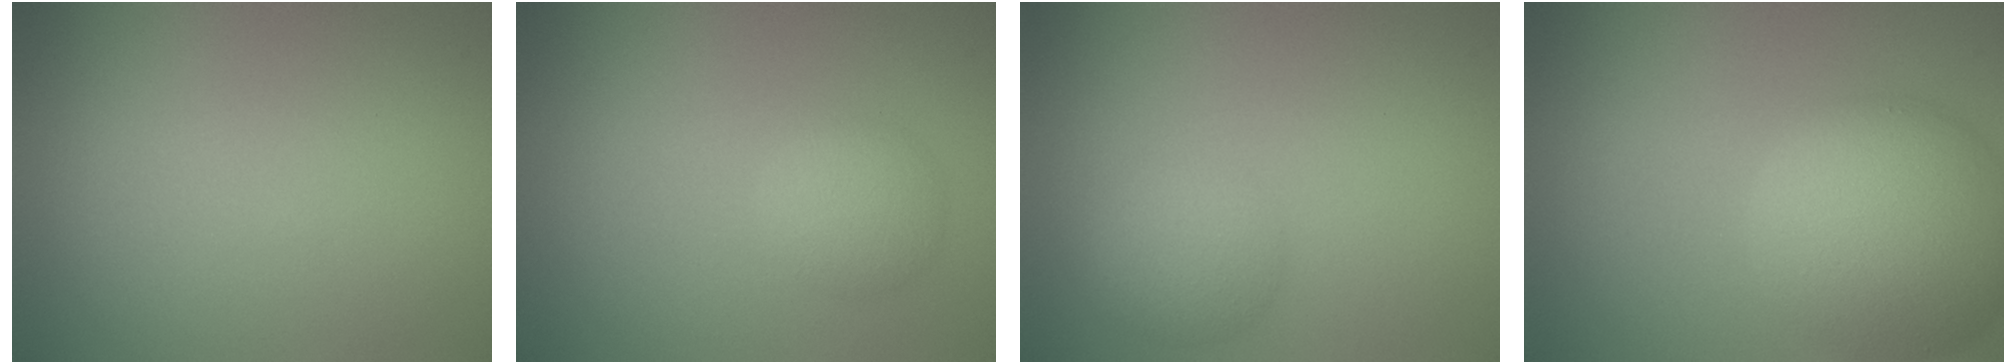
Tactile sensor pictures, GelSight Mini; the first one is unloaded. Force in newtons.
{"total": 2.4, "press": 2.4, "slide": 0.0}
{"total": 2.5, "press": 2.5, "slide": 0.1}
{"total": 9.8, "press": 9.8, "slide": 0.6}